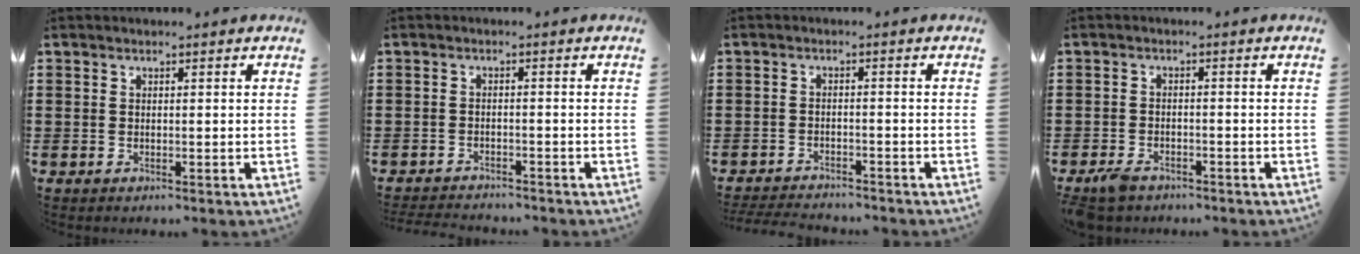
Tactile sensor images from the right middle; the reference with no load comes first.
{"total": 2.2, "force": [-2.2, 0.1, -0.1], "torque": [-0.006, -0.003, -0.047]}
{"total": 2.9, "force": [-2.8, 0.3, 0.1], "torque": [-0.008, -0.004, -0.060]}
{"total": 2.7, "force": [-2.3, 1.0, 0.9], "torque": [-0.034, -0.003, -0.050]}